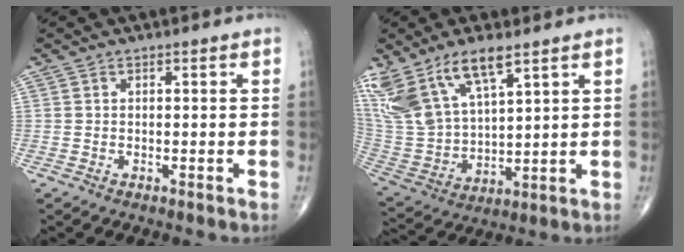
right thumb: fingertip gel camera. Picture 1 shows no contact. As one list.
[{"total": 16.6, "force": [10.2, 6.6, 11.3], "torque": [-0.229, -0.035, 0.217]}]